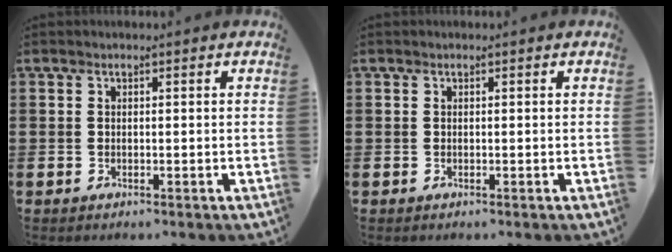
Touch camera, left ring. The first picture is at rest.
{"total": 0.0}